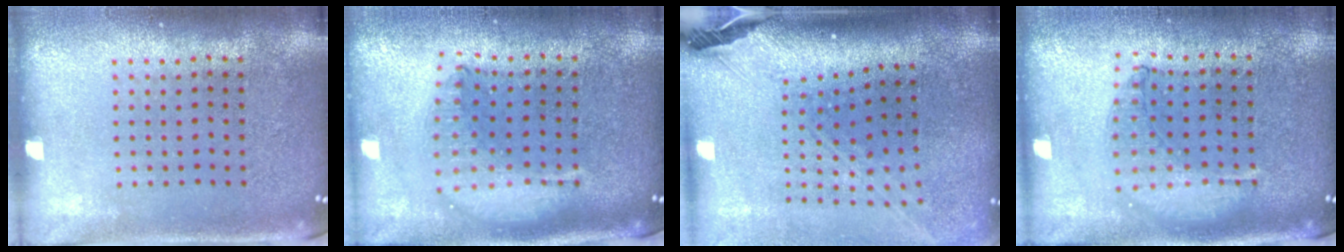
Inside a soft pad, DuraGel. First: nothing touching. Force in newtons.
{"total": 1.9, "press": 1.6, "slide": 1.2}
{"total": 2.8, "press": 2.1, "slide": 1.9}
{"total": 1.0, "press": 0.9, "slide": 0.3}